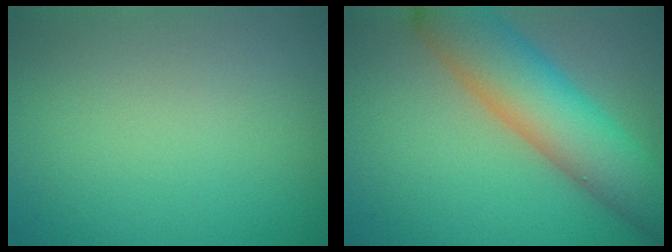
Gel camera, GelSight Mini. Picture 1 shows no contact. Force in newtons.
{"total": 9.4, "press": 9.4, "slide": 0.2}